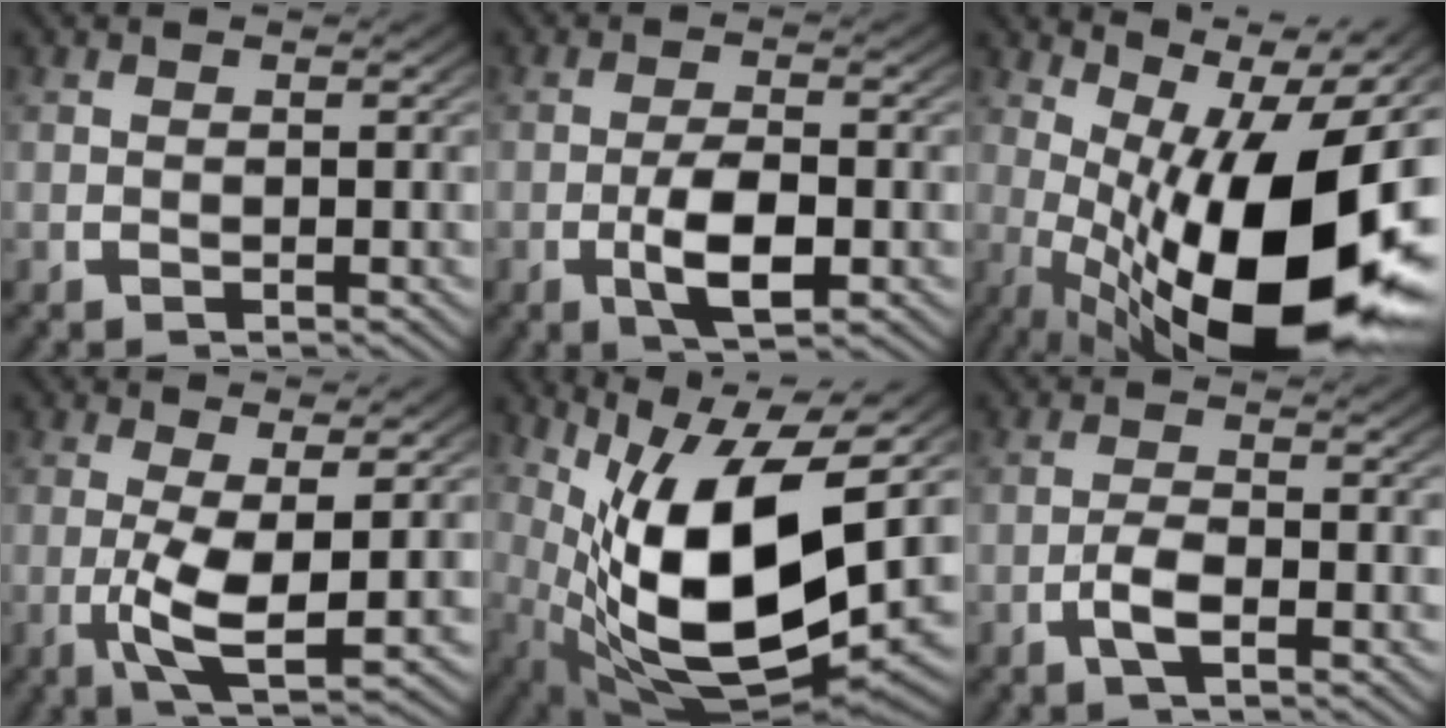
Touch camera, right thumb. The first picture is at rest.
{"total": 4.8, "force": [-1.1, 2.5, 4.0], "torque": [-0.086, -0.018, -0.013]}
{"total": 19.7, "force": [-1.0, 9.8, 17.0], "torque": [-0.278, -0.058, 0.025]}
{"total": 5.6, "force": [-0.2, 2.0, 5.2], "torque": [-0.116, -0.027, 0.006]}
{"total": 19.5, "force": [0.3, 11.2, 16.0], "torque": [-0.291, -0.062, 0.041]}
{"total": 2.4, "force": [-0.9, 1.1, 2.0], "torque": [-0.049, -0.009, -0.018]}